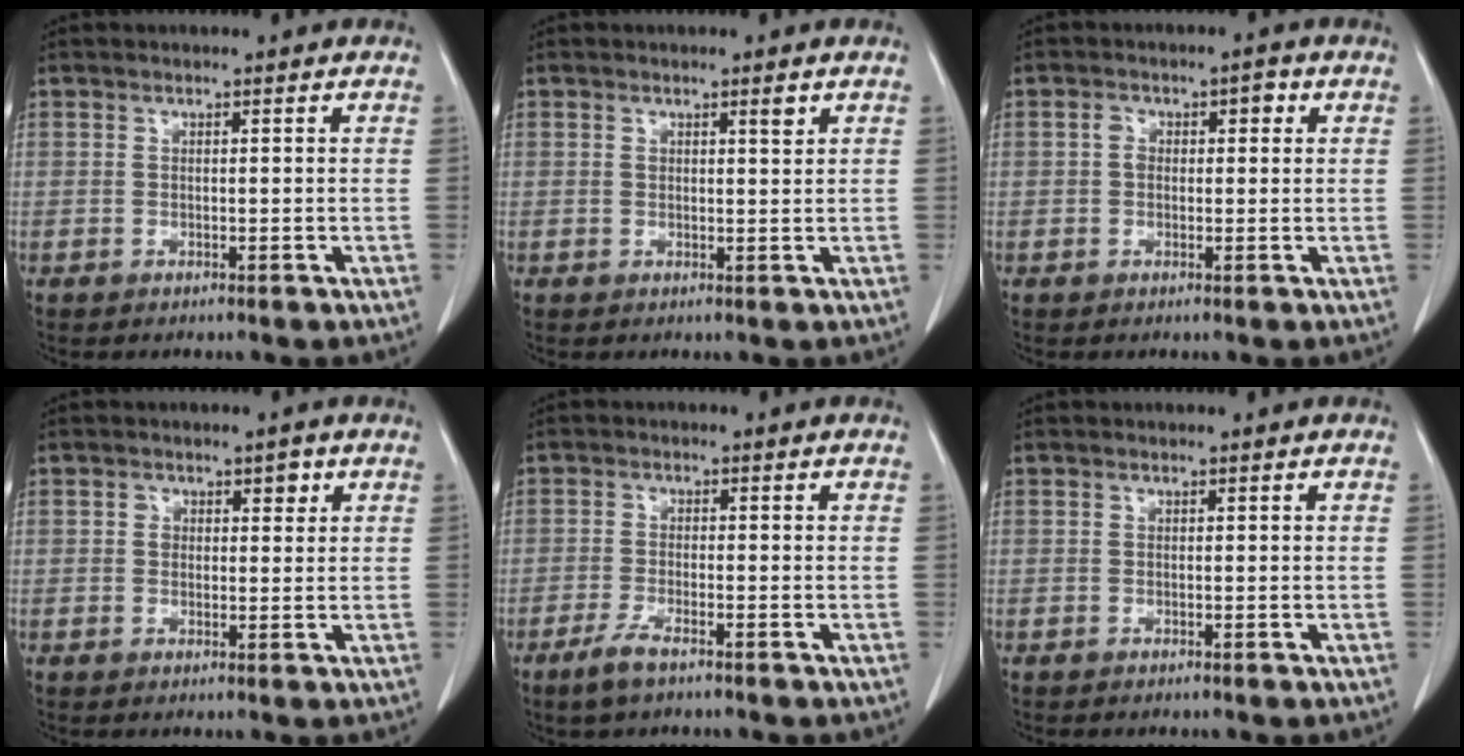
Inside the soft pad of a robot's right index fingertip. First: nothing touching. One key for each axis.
{"total": 1.7, "fx": 1.1, "fy": 0.2, "fz": 1.3, "tx": -0.023, "ty": -0.002, "tz": 0.017}
{"total": 3.6, "fx": 0.8, "fy": 2.3, "fz": 2.6, "tx": -0.043, "ty": 0.023, "tz": 0.012}
{"total": 2.6, "fx": 1.1, "fy": 1.8, "fz": 1.5, "tx": -0.016, "ty": 0.006, "tz": 0.015}
{"total": 3.5, "fx": -2.4, "fy": 0.6, "fz": 2.5, "tx": -0.058, "ty": -0.006, "tz": -0.044}
{"total": 0.0}